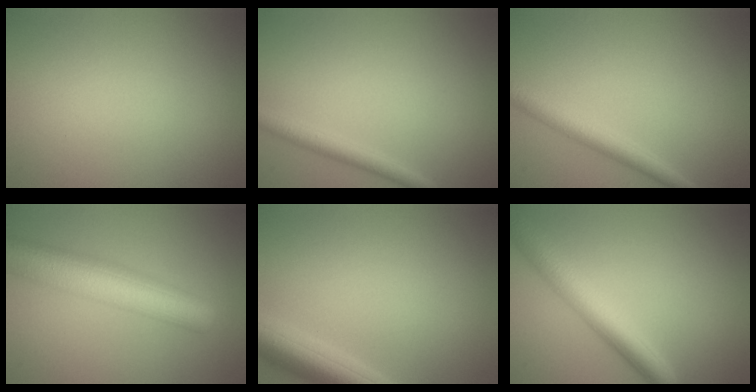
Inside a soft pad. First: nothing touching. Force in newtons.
{"total": 2.1, "press": 2.0, "slide": 0.2}
{"total": 2.7, "press": 2.7, "slide": 0.2}
{"total": 8.0, "press": 8.0, "slide": 0.3}
{"total": 5.0, "press": 5.0, "slide": 0.3}
{"total": 4.9, "press": 4.9, "slide": 0.2}